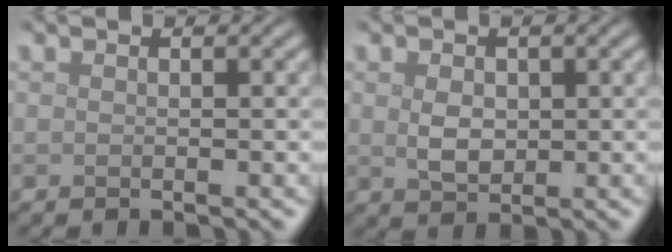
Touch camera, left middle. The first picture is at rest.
{"total": 2.4, "force": [0.3, 1.7, 1.7], "torque": [-0.035, -0.002, 0.008]}